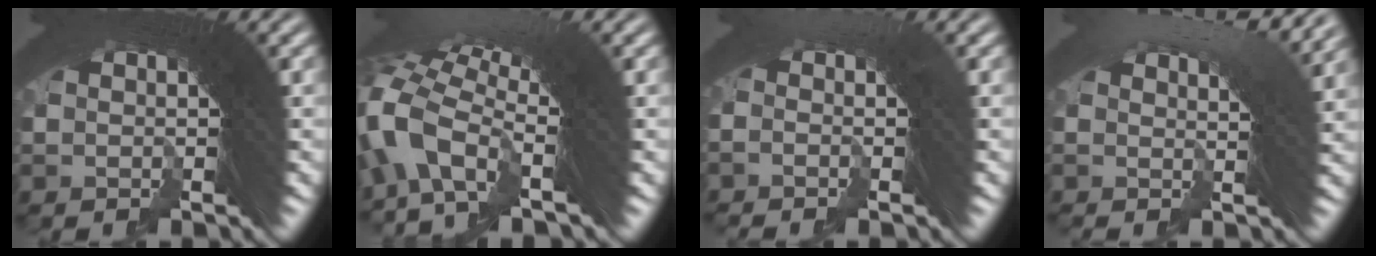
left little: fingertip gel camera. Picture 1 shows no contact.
{"total": 5.7, "force": [-1.6, 3.9, 3.9], "torque": [-0.089, -0.009, -0.033]}
{"total": 1.7, "force": [-1.6, -0.1, 0.5], "torque": [0.021, 0.019, -0.041]}
{"total": 4.4, "force": [2.7, 0.5, 3.4], "torque": [-0.033, 0.018, 0.031]}